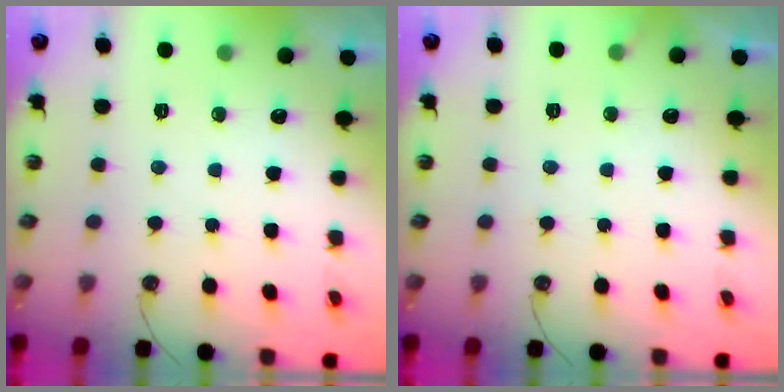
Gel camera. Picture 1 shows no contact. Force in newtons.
{"total": 4.4, "press": 4.4, "slide": 0.2}